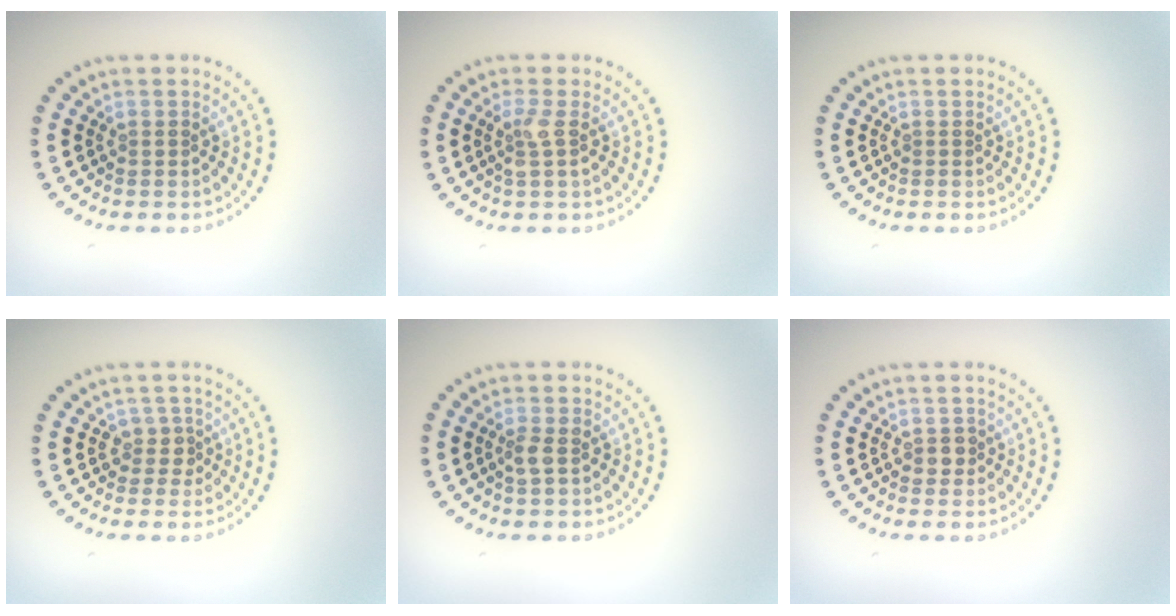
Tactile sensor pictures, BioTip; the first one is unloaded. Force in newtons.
{"total": 1.8, "press": 1.5, "slide": 0.9}
{"total": 0.0}
{"total": 1.8, "press": 1.4, "slide": 1.1}
{"total": 1.5, "press": 1.5, "slide": 0.3}
{"total": 1.3, "press": 1.2, "slide": 0.5}